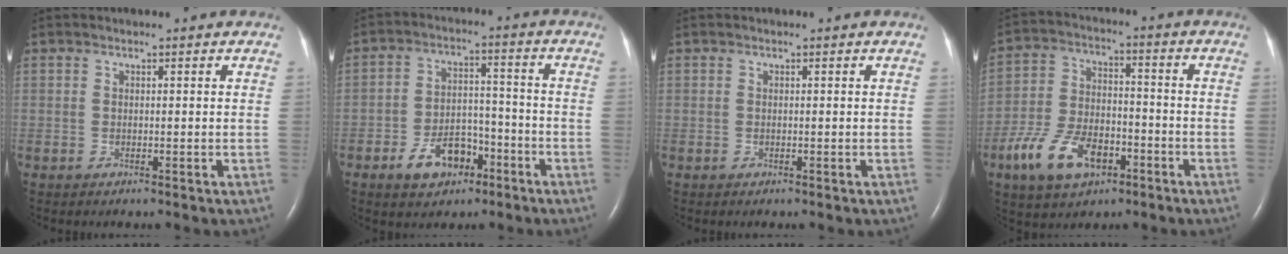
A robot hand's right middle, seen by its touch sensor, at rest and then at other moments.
{"total": 7.7, "force": [-4.3, 4.6, 4.5], "torque": [-0.080, 0.015, -0.067]}
{"total": 0.0}
{"total": 11.4, "force": [-5.8, 6.1, 7.8], "torque": [-0.168, 0.006, -0.100]}